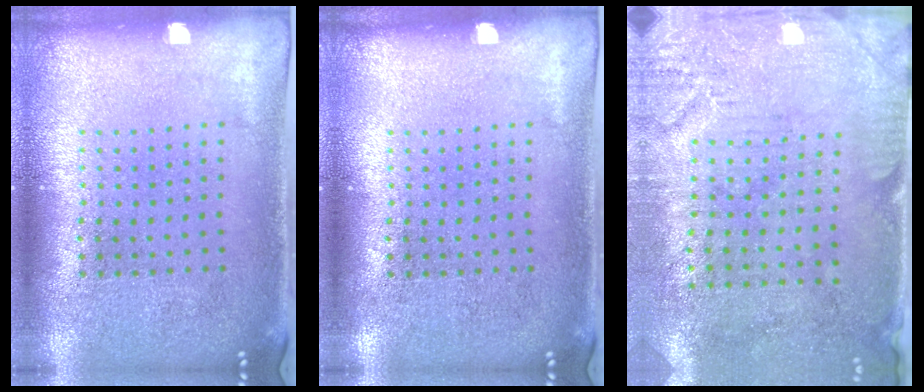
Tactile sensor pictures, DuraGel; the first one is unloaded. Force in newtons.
{"total": 0.0}
{"total": 3.3, "press": 2.6, "slide": 2.0}